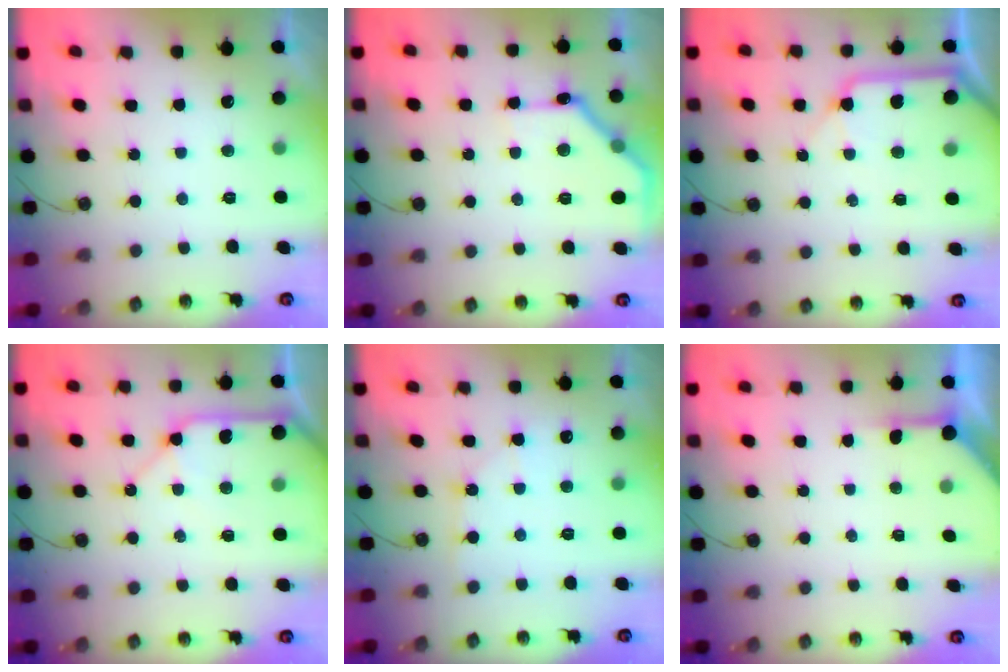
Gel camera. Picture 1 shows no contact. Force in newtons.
{"total": 13.8, "press": 13.8, "slide": 0.2}
{"total": 10.6, "press": 10.5, "slide": 1.6}
{"total": 12.0, "press": 11.8, "slide": 1.6}
{"total": 5.5, "press": 5.5, "slide": 0.6}
{"total": 4.2, "press": 4.2, "slide": 0.4}